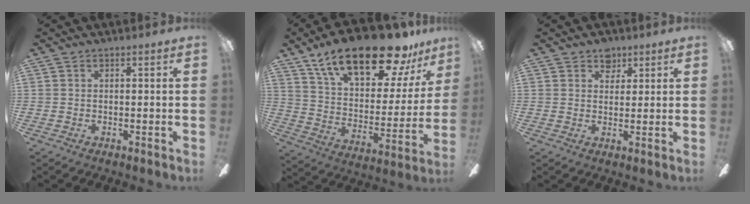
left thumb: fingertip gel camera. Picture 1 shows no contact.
{"total": 23.6, "force": [17.1, 8.4, 13.9], "torque": [-0.235, -0.105, 0.292]}
{"total": 4.3, "force": [3.1, 2.8, 1.0], "torque": [0.003, -0.014, 0.052]}